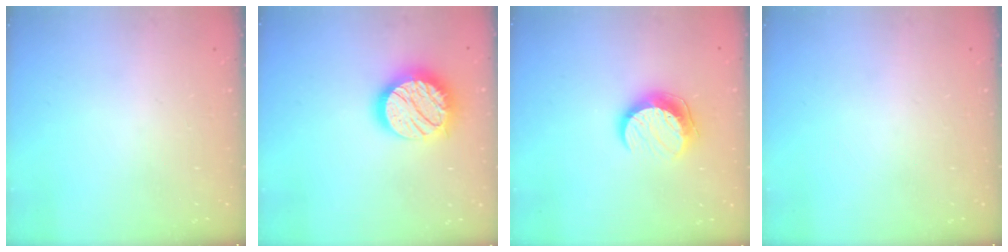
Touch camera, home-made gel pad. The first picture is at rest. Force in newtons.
{"total": 17.2, "press": 17.2, "slide": 1.0}
{"total": 10.3, "press": 10.3, "slide": 0.8}
{"total": 0.0}